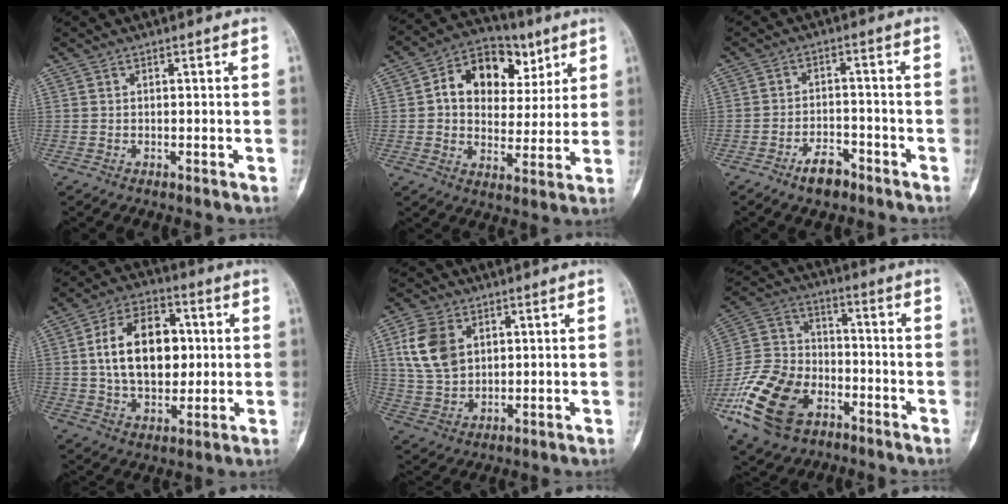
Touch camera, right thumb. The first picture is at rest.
{"total": 16.2, "force": [1.8, 12.9, 9.5], "torque": [-0.079, 0.027, 0.027]}
{"total": 5.2, "force": [-3.6, 2.6, 2.7], "torque": [-0.033, 0.029, -0.059]}
{"total": 17.0, "force": [2.3, 11.0, 12.9], "torque": [-0.183, 0.006, 0.038]}
{"total": 10.9, "force": [3.4, 7.6, 7.0], "torque": [-0.128, -0.009, 0.074]}
{"total": 19.5, "force": [-9.0, 12.5, 11.9], "torque": [-0.228, 0.047, -0.172]}